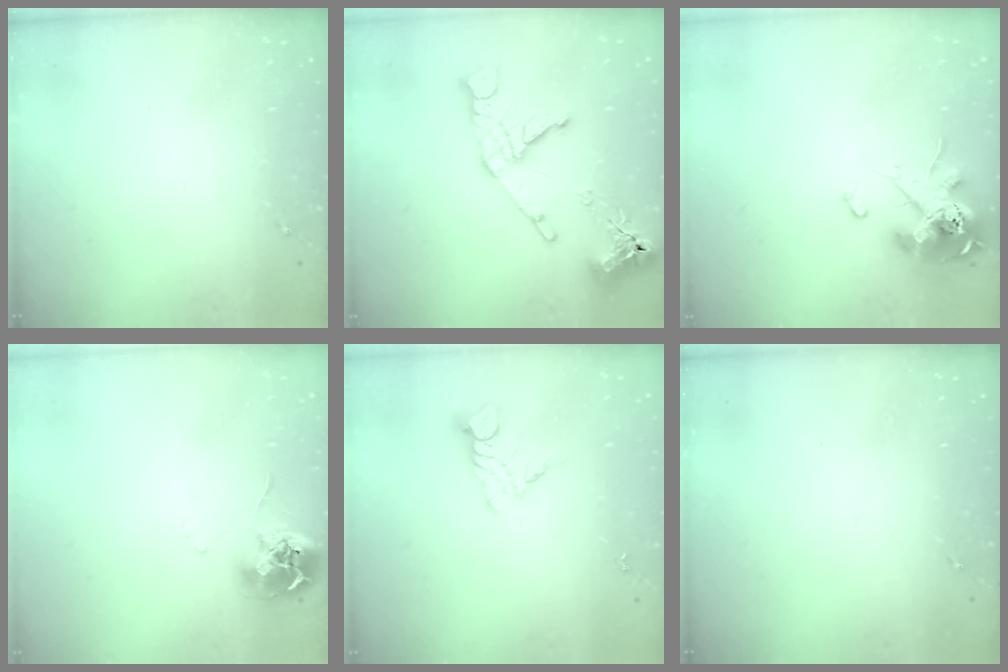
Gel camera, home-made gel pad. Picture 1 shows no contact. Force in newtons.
{"total": 14.1, "press": 14.0, "slide": 1.6}
{"total": 14.0, "press": 13.9, "slide": 1.5}
{"total": 9.6, "press": 9.5, "slide": 0.6}
{"total": 8.9, "press": 8.9, "slide": 0.8}
{"total": 0.0}